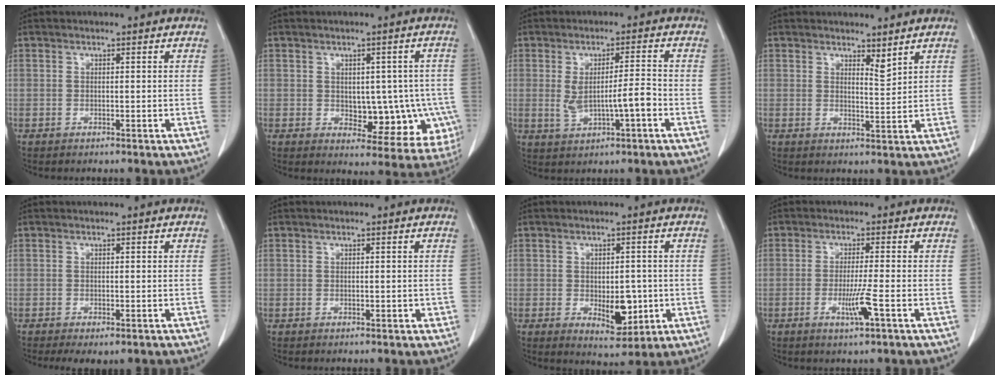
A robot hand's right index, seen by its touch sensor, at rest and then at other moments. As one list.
[{"total": 10.4, "force": [-1.8, 6.1, 8.2], "torque": [-0.076, 0.013, -0.006]}, {"total": 6.0, "force": [-1.0, 1.0, 5.8], "torque": [-0.109, 0.007, -0.008]}, {"total": 2.4, "force": [2.0, 0.4, 1.2], "torque": [-0.025, -0.013, 0.039]}, {"total": 3.7, "force": [-2.6, 1.4, 2.3], "torque": [-0.030, -0.008, -0.031]}, {"total": 0.9, "force": [-0.2, 0.5, 0.8], "torque": [-0.009, 0.001, 0.000]}, {"total": 6.1, "force": [-1.3, 3.0, 5.1], "torque": [-0.070, -0.006, -0.007]}, {"total": 4.6, "force": [-1.7, -0.4, 4.2], "torque": [-0.080, -0.011, -0.032]}]